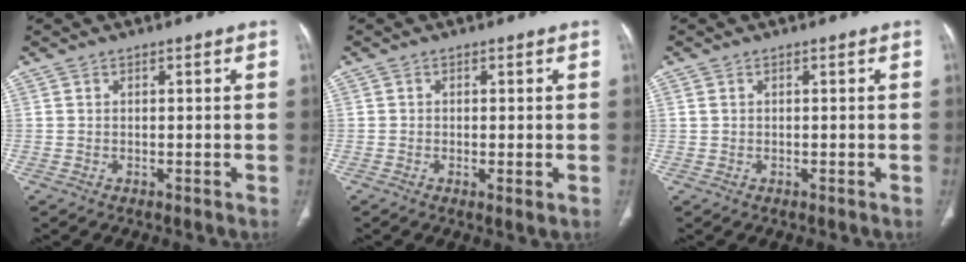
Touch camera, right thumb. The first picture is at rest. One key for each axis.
{"total": 1.8, "fx": -0.4, "fy": 0.4, "fz": 1.7, "tx": -0.037, "ty": -0.008, "tz": -0.009}
{"total": 0.8, "fx": 0.3, "fy": 0.6, "fz": 0.4, "tx": -0.009, "ty": 0.006, "tz": 0.009}